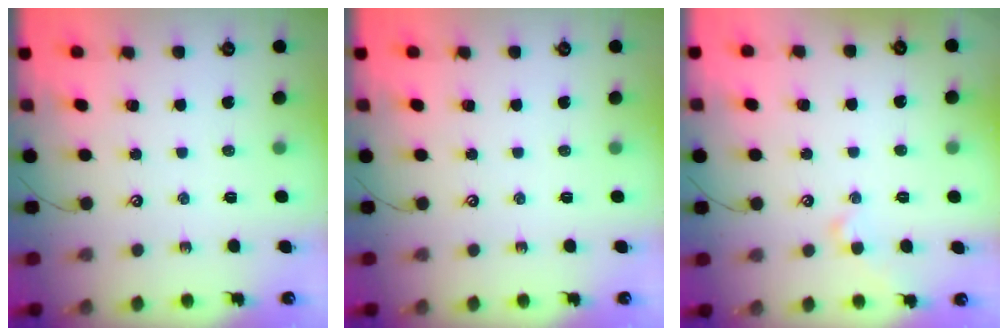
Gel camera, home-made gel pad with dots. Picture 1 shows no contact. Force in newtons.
{"total": 0.0}
{"total": 1.4, "press": 1.4, "slide": 0.1}